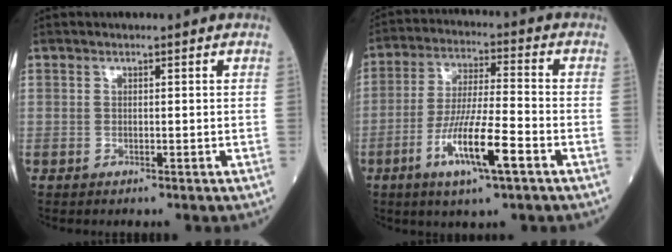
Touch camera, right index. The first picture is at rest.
{"total": 11.1, "force": [-4.8, 0.9, 9.9], "torque": [-0.189, -0.012, -0.087]}